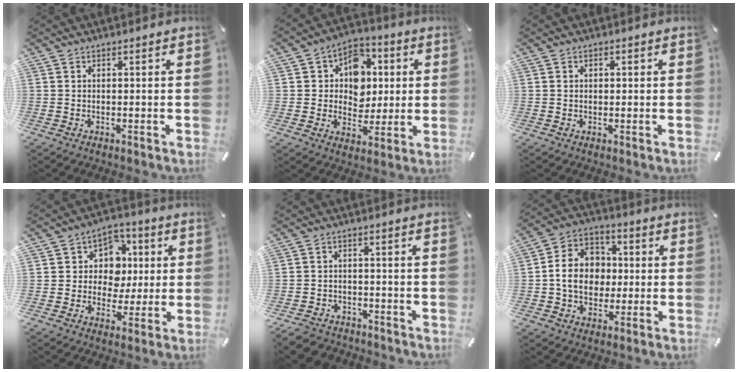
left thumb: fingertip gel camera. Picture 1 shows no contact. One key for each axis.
{"total": 10.5, "fx": 1.1, "fy": 9.5, "fz": 4.5, "tx": -0.062, "ty": -0.001, "tz": 0.021}
{"total": 1.1, "fx": 0.0, "fy": 1.0, "fz": 0.5, "tx": -0.010, "ty": 0.006, "tz": -0.001}
{"total": 9.4, "fx": 0.3, "fy": 9.0, "fz": 2.8, "tx": -0.039, "ty": 0.002, "tz": 0.007}
{"total": 4.2, "fx": -3.3, "fy": 2.4, "fz": 0.9, "tx": -0.025, "ty": 0.018, "tz": -0.067}
{"total": 12.0, "fx": -0.7, "fy": 10.4, "fz": 5.9, "tx": -0.117, "ty": 0.021, "tz": -0.008}